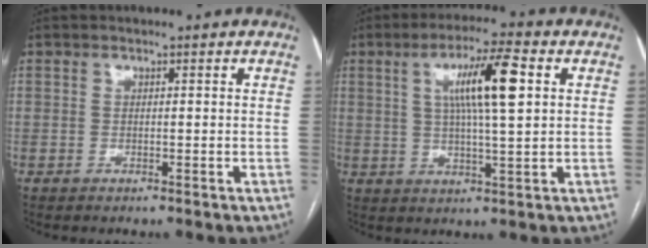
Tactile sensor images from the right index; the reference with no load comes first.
{"total": 10.3, "force": [2.7, 0.7, 9.9], "torque": [-0.173, 0.010, 0.046]}